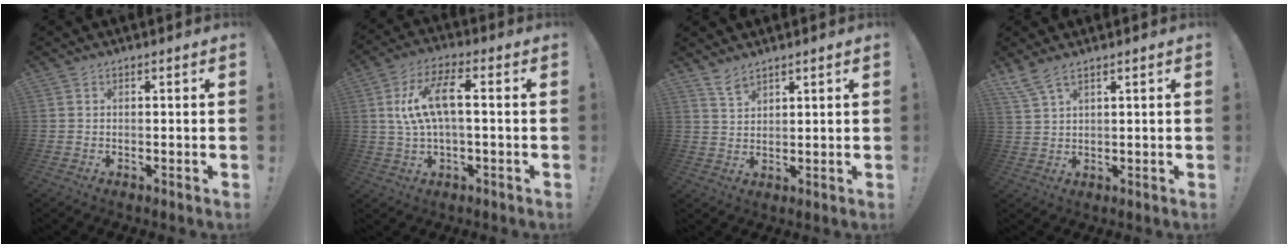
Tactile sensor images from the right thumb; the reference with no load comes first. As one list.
[{"total": 12.0, "force": [1.6, 4.7, 11.0], "torque": [-0.204, 0.005, 0.025]}, {"total": 4.2, "force": [3.7, 0.9, 1.8], "torque": [-0.026, -0.027, 0.066]}, {"total": 4.5, "force": [3.5, 0.7, 2.7], "torque": [-0.066, -0.013, 0.067]}]